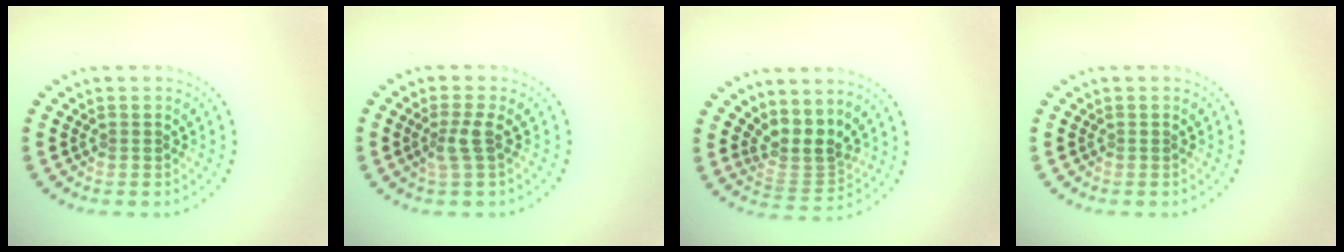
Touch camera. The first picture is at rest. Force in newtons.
{"total": 1.9, "press": 1.5, "slide": 1.2}
{"total": 3.4, "press": 2.6, "slide": 2.2}
{"total": 0.0}